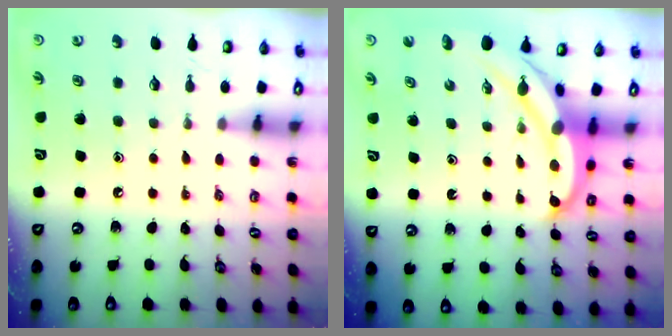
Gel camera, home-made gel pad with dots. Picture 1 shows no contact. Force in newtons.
{"total": 6.4, "press": 6.3, "slide": 0.8}